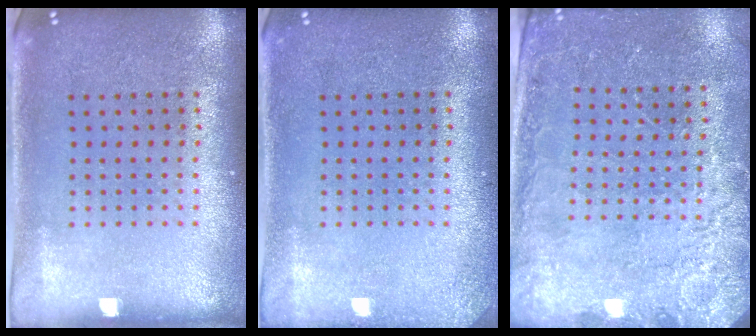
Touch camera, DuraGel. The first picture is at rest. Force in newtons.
{"total": 1.2, "press": 1.2, "slide": 0.1}
{"total": 2.5, "press": 2.4, "slide": 0.7}